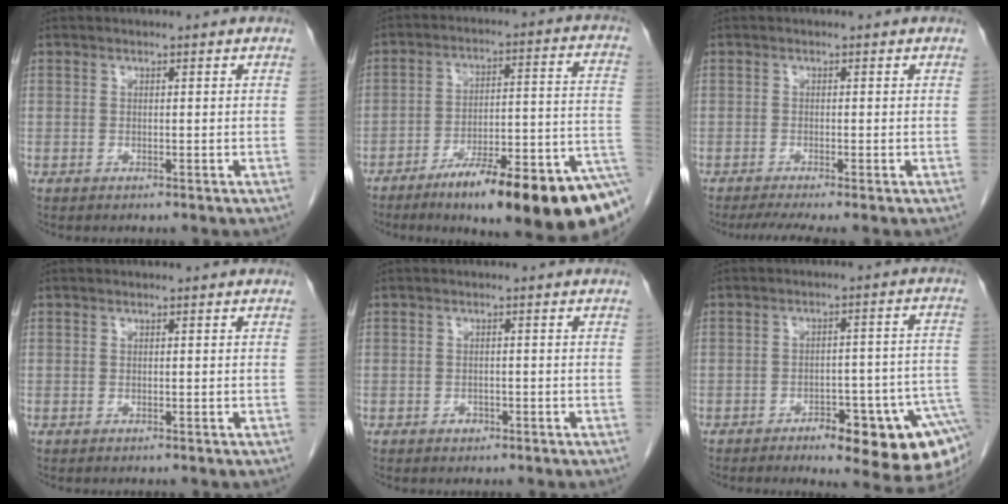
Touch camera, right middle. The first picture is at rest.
{"total": 20.9, "force": [-12.8, 2.7, 16.4], "torque": [-0.151, 0.021, -0.190]}
{"total": 3.5, "force": [-2.6, -0.1, 2.3], "torque": [-0.039, -0.010, -0.046]}
{"total": 0.0}
{"total": 1.0, "force": [-0.6, 0.8, 0.4], "torque": [-0.006, 0.003, -0.006]}
{"total": 15.0, "force": [-8.9, 4.2, 11.2], "torque": [-0.056, 0.038, -0.111]}